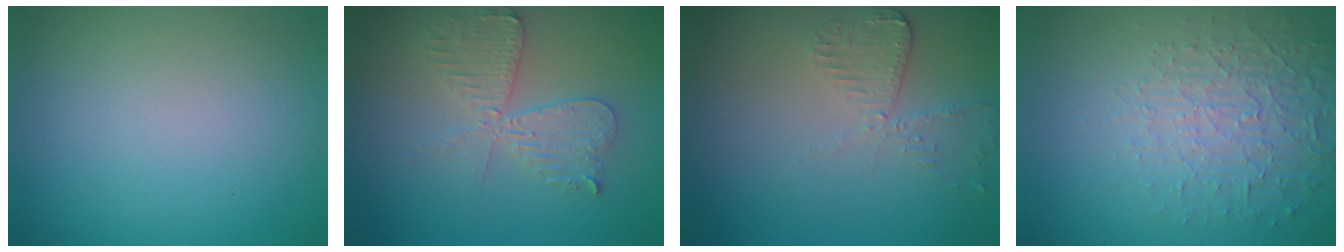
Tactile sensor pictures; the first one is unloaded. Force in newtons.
{"total": 3.7, "press": 3.6, "slide": 0.6}
{"total": 2.5, "press": 2.3, "slide": 1.2}
{"total": 5.2, "press": 3.2, "slide": 4.1}